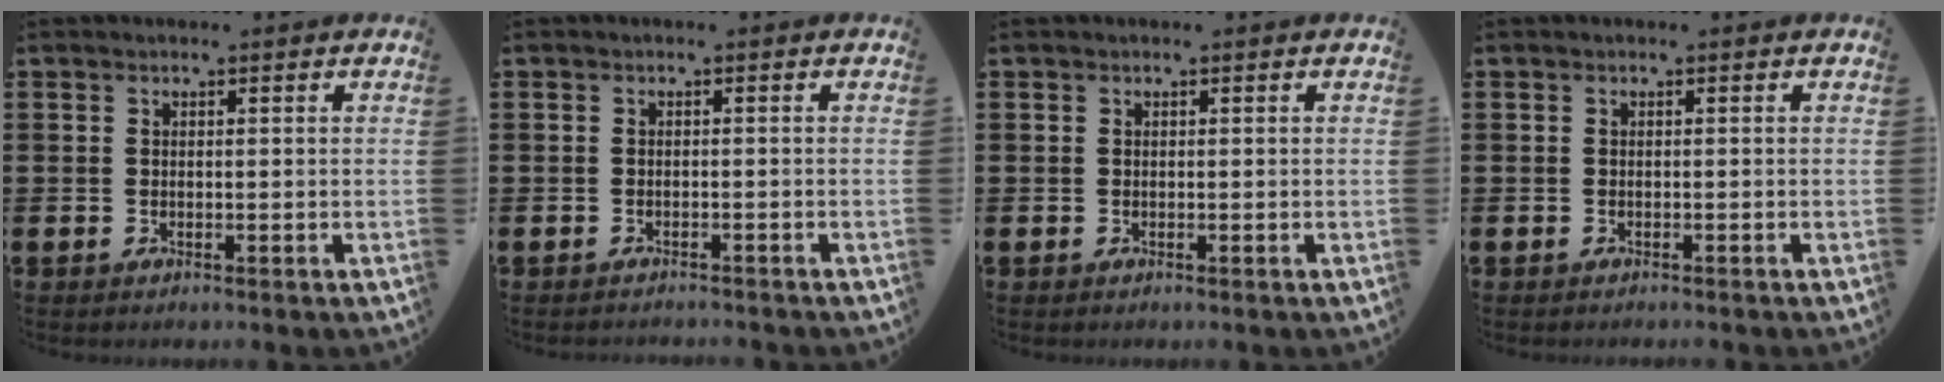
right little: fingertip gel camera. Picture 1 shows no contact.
{"total": 0.7, "force": [-0.7, -0.1, 0.0], "torque": [-0.001, 0.000, -0.015]}
{"total": 0.0}
{"total": 0.0}